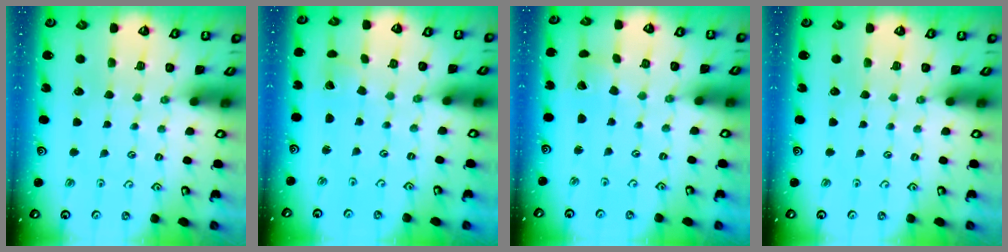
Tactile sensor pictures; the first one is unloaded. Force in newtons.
{"total": 1.3, "press": 1.3, "slide": 0.1}
{"total": 1.7, "press": 1.7, "slide": 0.1}
{"total": 0.0}